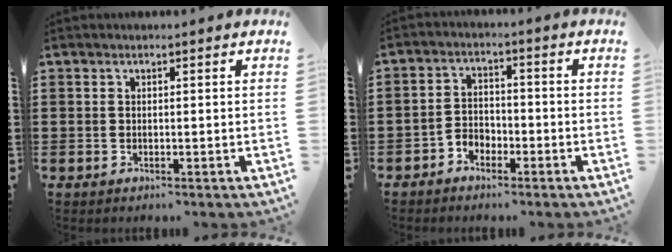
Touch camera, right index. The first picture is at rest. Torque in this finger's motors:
{"motor_torque": [0.71, 1.43, 0.06, 0.03]}